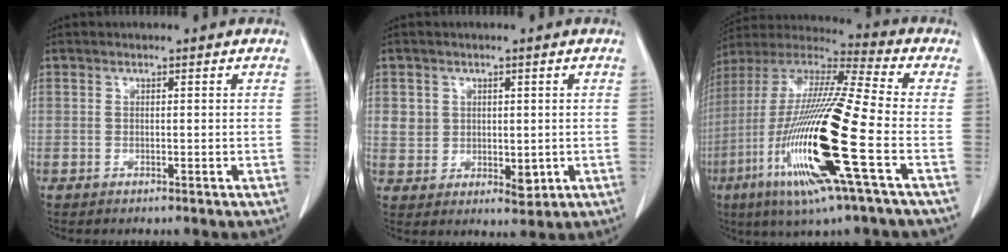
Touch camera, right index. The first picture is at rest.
{"total": 5.1, "force": [0.8, 4.4, 2.4], "torque": [-0.029, -0.005, 0.025]}
{"total": 23.2, "force": [-7.1, 1.0, 22.1], "torque": [-0.465, -0.036, -0.140]}